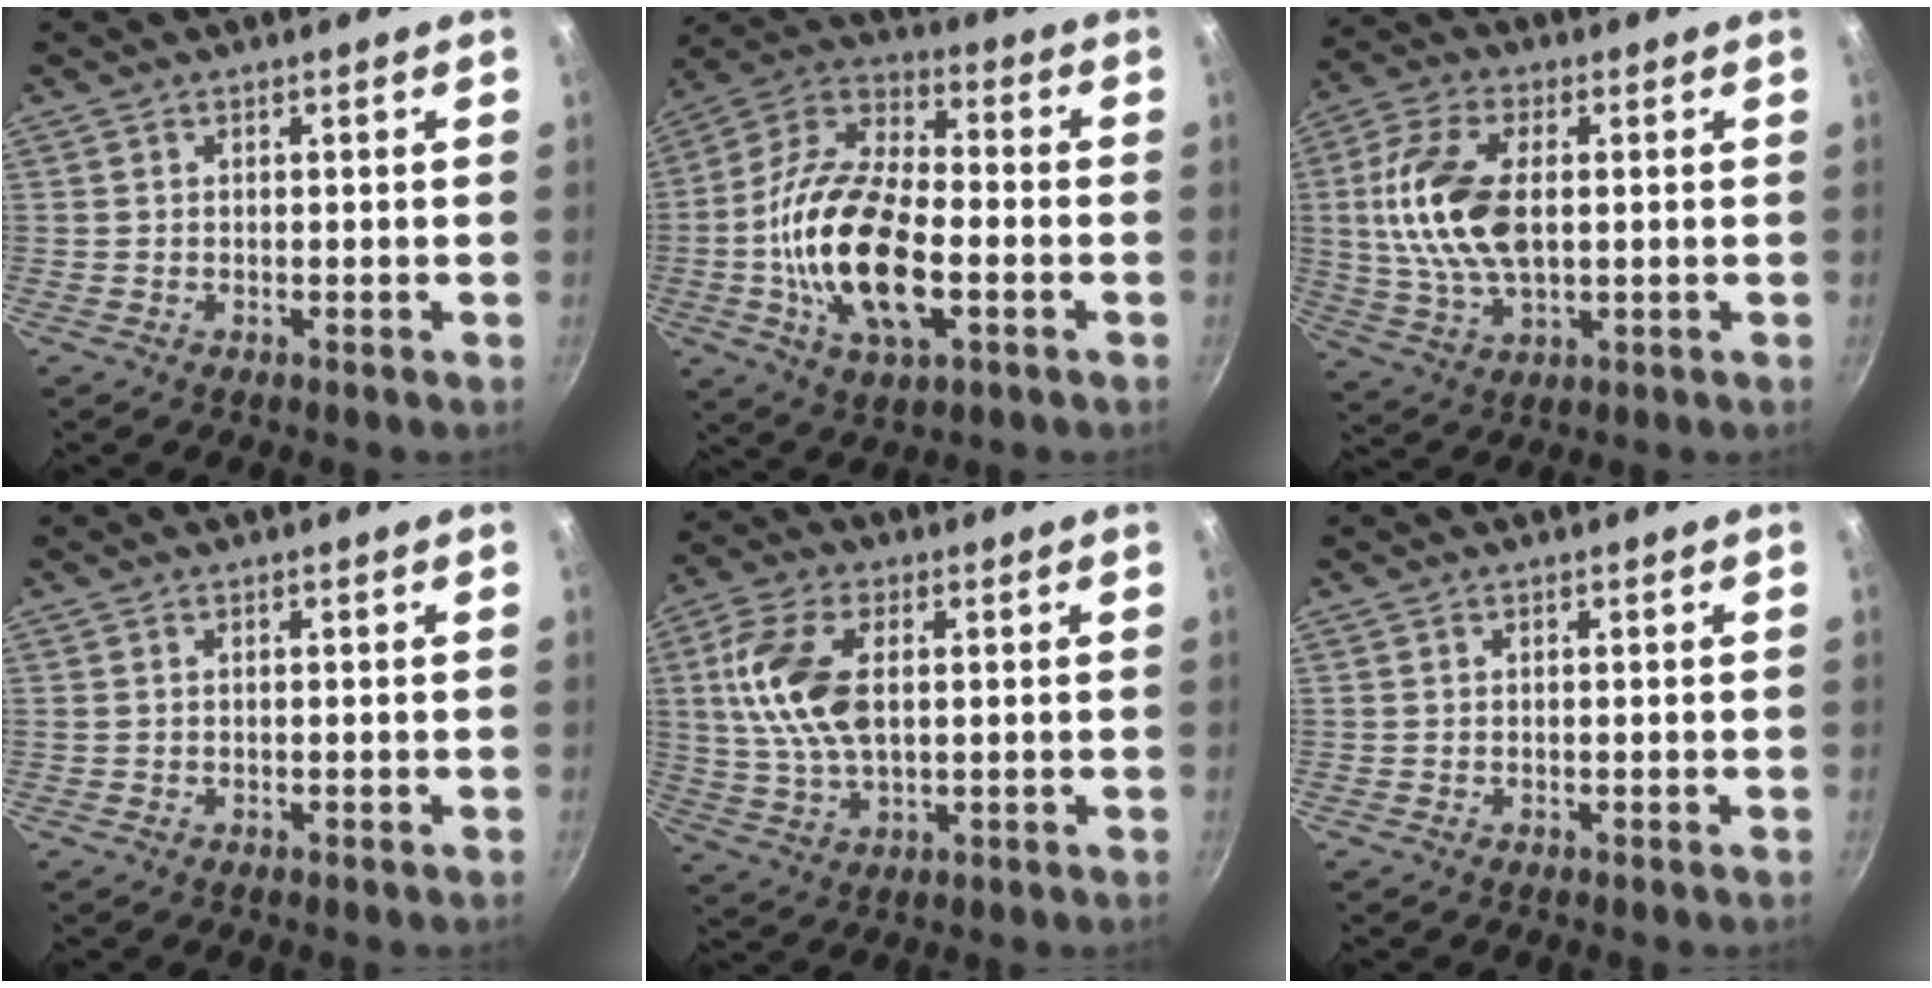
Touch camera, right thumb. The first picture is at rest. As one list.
[{"total": 21.1, "force": [-4.2, 10.3, 17.9], "torque": [-0.334, 0.028, -0.091]}, {"total": 14.7, "force": [1.5, 8.0, 12.2], "torque": [-0.236, 0.004, 0.024]}, {"total": 0.0}, {"total": 12.7, "force": [2.1, 7.1, 10.3], "torque": [-0.199, 0.004, 0.037]}, {"total": 0.0}]